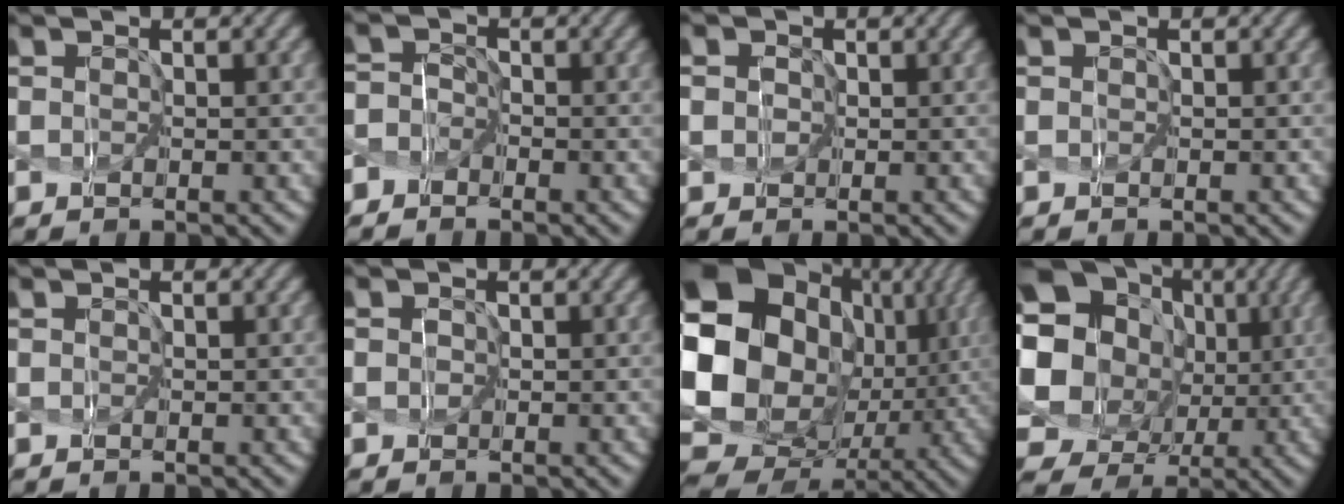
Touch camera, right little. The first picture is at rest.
{"total": 2.0, "force": [-1.6, 1.2, 0.3], "torque": [-0.007, 0.003, -0.027]}
{"total": 3.9, "force": [1.3, 3.3, 1.7], "torque": [-0.024, 0.033, -0.002]}
{"total": 0.0}
{"total": 0.0}
{"total": 1.4, "force": [0.4, 1.2, 0.6], "torque": [0.006, 0.015, -0.010]}
{"total": 20.2, "force": [2.3, 16.7, 11.2], "torque": [-0.231, -0.013, 0.047]}
{"total": 11.9, "force": [2.4, 10.1, 5.8], "torque": [-0.149, -0.006, 0.043]}